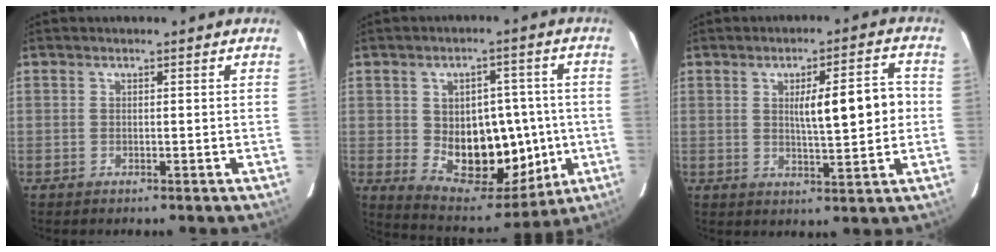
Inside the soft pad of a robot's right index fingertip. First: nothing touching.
{"total": 14.8, "force": [-1.3, 8.7, 11.9], "torque": [-0.170, 0.015, 0.006]}
{"total": 9.0, "force": [0.7, 1.6, 8.8], "torque": [-0.128, 0.015, 0.016]}